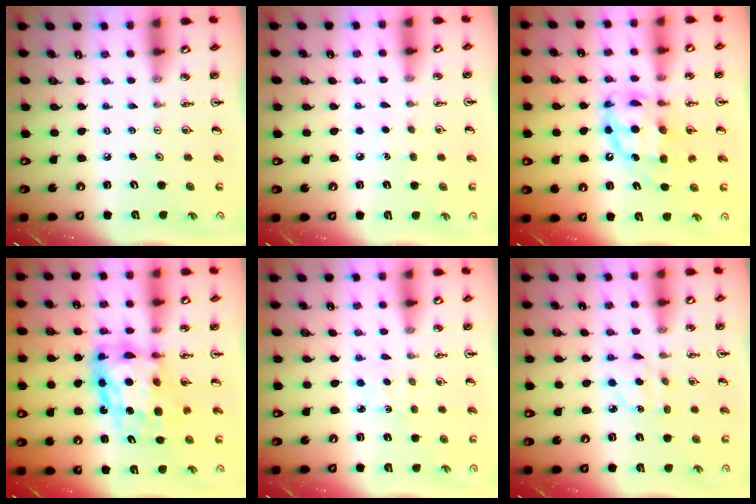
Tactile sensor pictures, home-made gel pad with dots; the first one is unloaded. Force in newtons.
{"total": 3.8, "press": 3.8, "slide": 0.3}
{"total": 12.1, "press": 12.0, "slide": 1.2}
{"total": 13.6, "press": 13.5, "slide": 1.0}
{"total": 2.2, "press": 2.2, "slide": 0.3}
{"total": 4.0, "press": 4.0, "slide": 0.4}